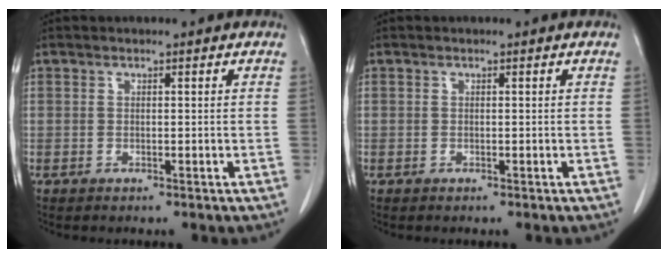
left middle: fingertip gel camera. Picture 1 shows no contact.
{"total": 0.0}